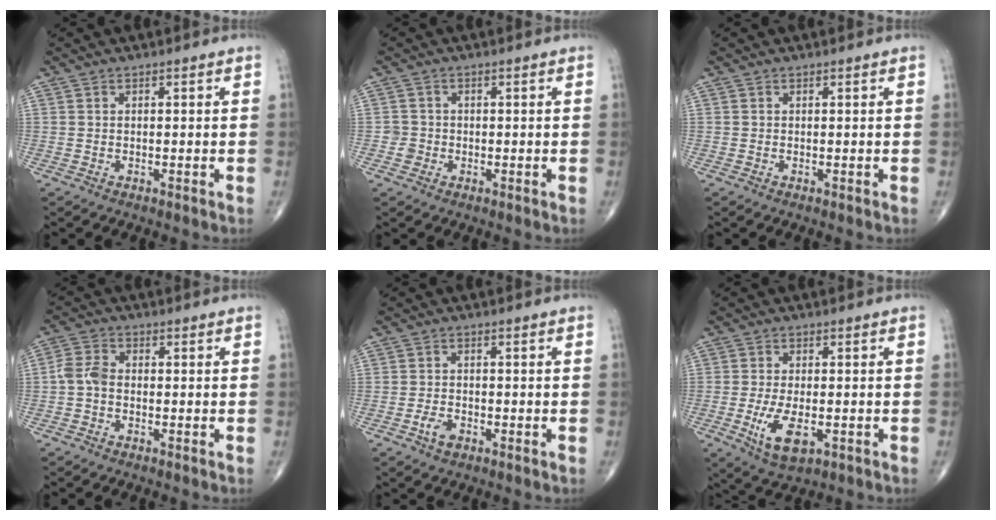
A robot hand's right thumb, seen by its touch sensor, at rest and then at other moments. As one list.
[{"total": 2.0, "force": [-0.6, 1.9, 0.0], "torque": [0.013, 0.008, -0.015]}, {"total": 0.0}, {"total": 4.0, "force": [-0.7, 2.6, 3.0], "torque": [-0.062, 0.010, -0.023]}, {"total": 2.8, "force": [-1.4, 1.6, 1.8], "torque": [-0.031, 0.007, -0.025]}, {"total": 7.7, "force": [-2.2, 3.6, 6.5], "torque": [-0.120, -0.011, -0.032]}]